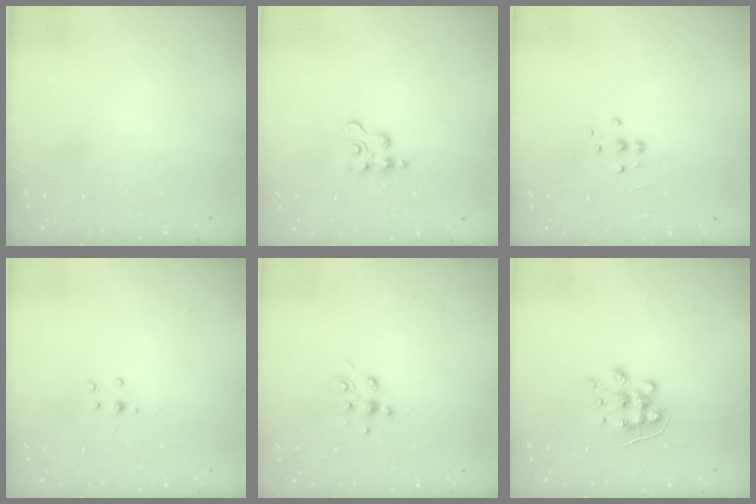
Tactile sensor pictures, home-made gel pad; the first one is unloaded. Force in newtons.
{"total": 3.4, "press": 3.4, "slide": 0.3}
{"total": 5.3, "press": 5.3, "slide": 0.5}
{"total": 3.5, "press": 3.4, "slide": 0.8}
{"total": 6.1, "press": 6.0, "slide": 1.3}
{"total": 8.2, "press": 8.2, "slide": 0.7}